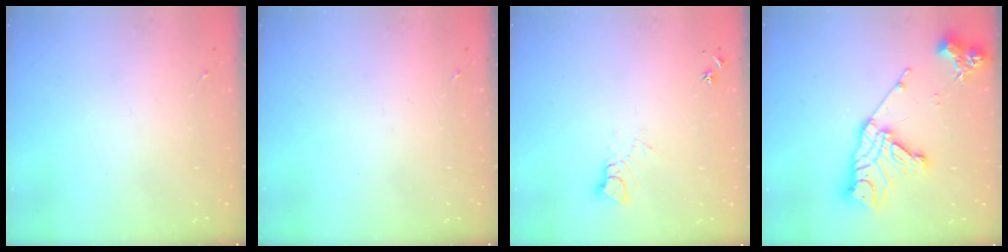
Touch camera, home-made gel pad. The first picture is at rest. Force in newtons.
{"total": 0.0}
{"total": 5.4, "press": 5.4, "slide": 0.5}
{"total": 17.7, "press": 17.6, "slide": 1.3}